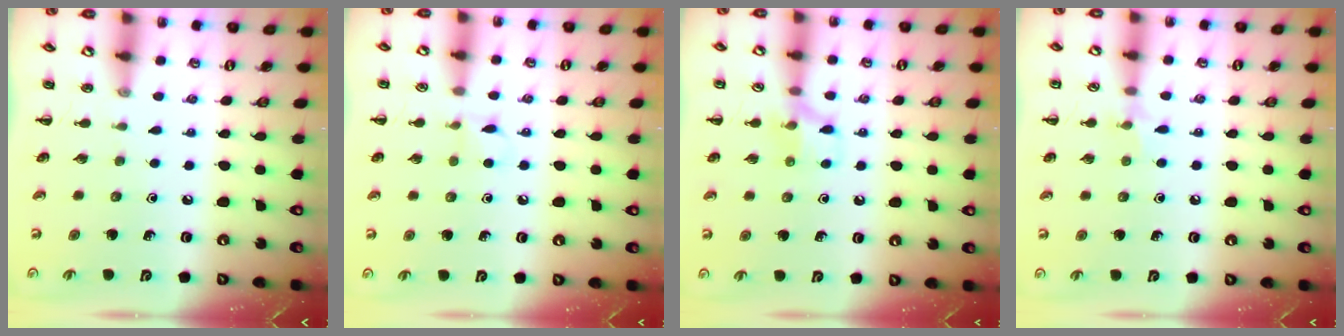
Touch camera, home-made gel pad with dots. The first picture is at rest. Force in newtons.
{"total": 4.7, "press": 4.5, "slide": 1.3}
{"total": 7.4, "press": 7.4, "slide": 0.8}
{"total": 5.7, "press": 5.4, "slide": 1.9}